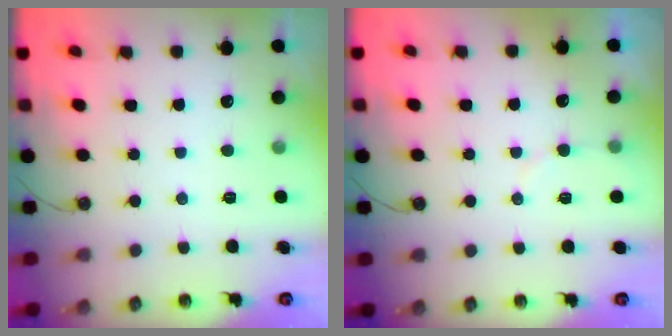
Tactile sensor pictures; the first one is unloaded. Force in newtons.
{"total": 3.0, "press": 3.0, "slide": 0.2}